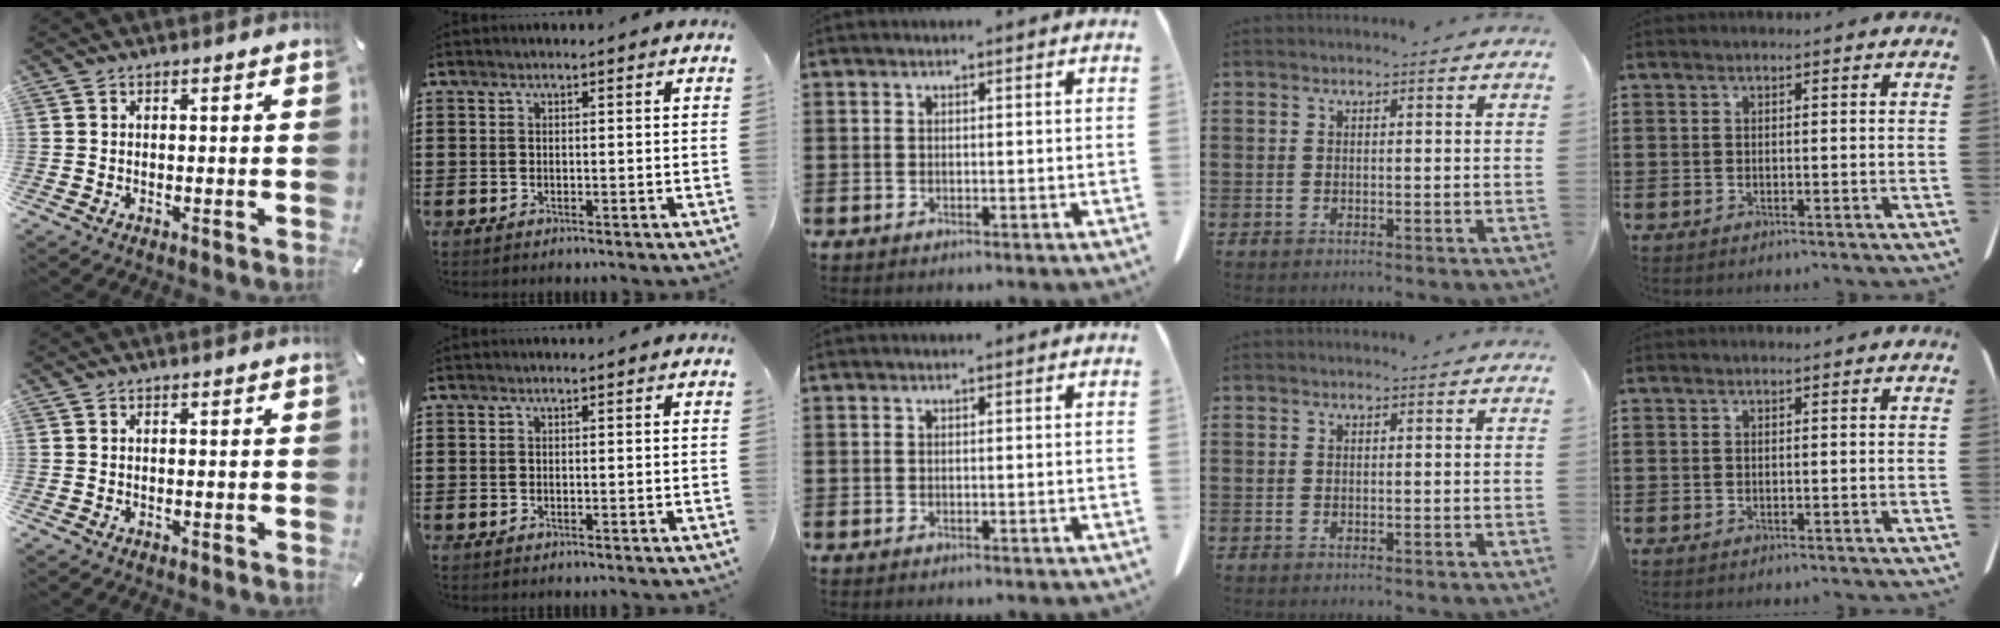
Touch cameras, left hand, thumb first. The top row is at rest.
{}